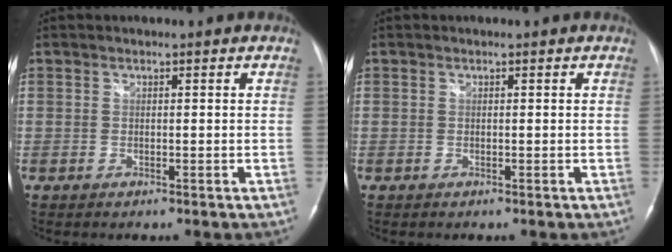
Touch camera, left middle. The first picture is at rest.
{"total": 0.0}